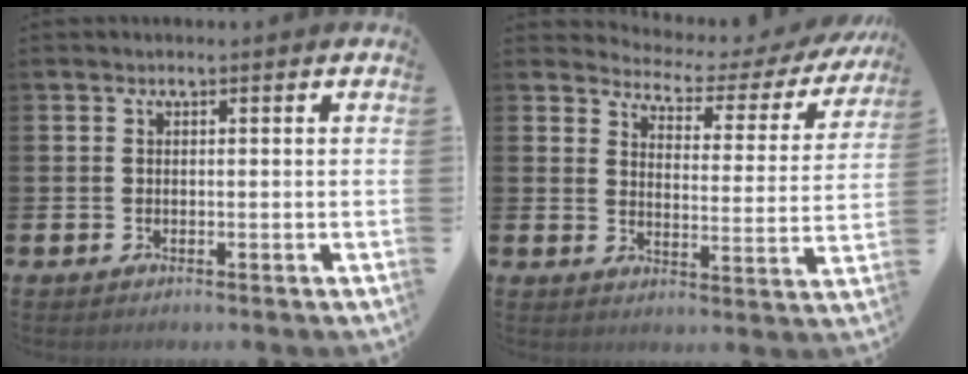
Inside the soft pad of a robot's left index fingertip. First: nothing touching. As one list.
[{"total": 3.1, "force": [2.8, 1.2, 0.8], "torque": [-0.032, -0.033, 0.035]}]